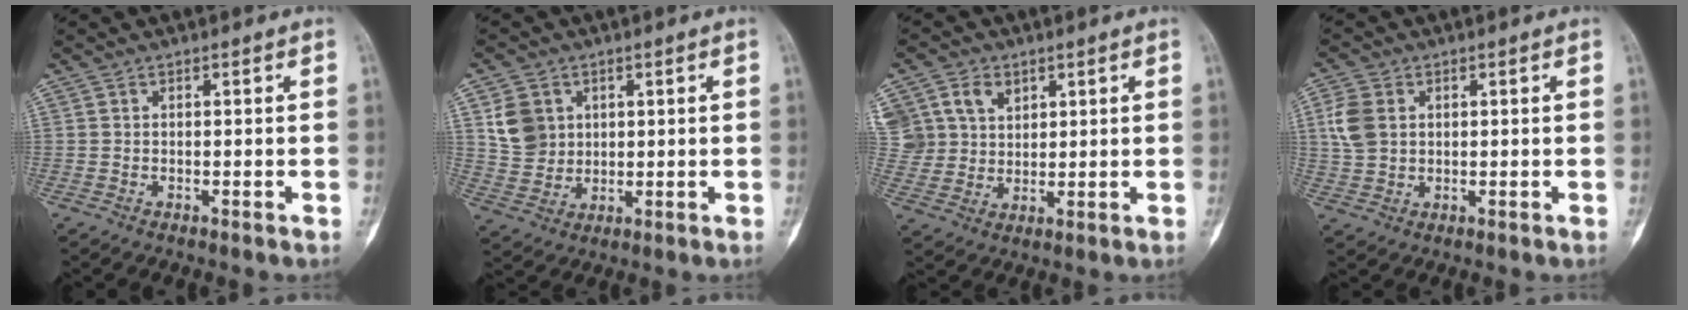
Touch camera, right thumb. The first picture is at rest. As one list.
[{"total": 7.4, "force": [2.5, 6.2, 3.2], "torque": [-0.041, -0.007, 0.057]}, {"total": 12.7, "force": [5.3, 10.4, 5.0], "torque": [-0.099, 0.007, 0.113]}, {"total": 6.2, "force": [1.4, 4.6, 3.9], "torque": [-0.083, 0.002, 0.030]}]